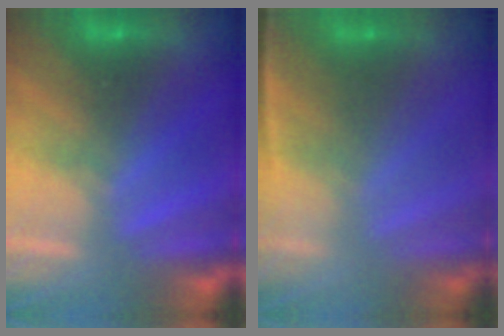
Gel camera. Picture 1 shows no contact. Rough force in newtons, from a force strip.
{"total": 1.1}